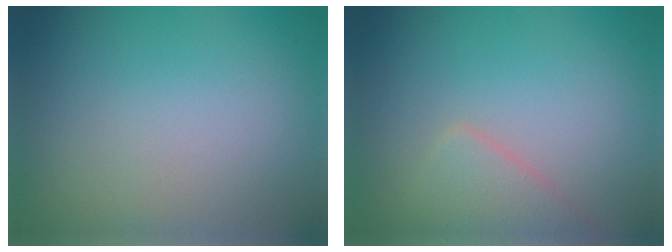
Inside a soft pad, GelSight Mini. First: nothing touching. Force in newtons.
{"total": 2.6, "press": 2.6, "slide": 0.0}